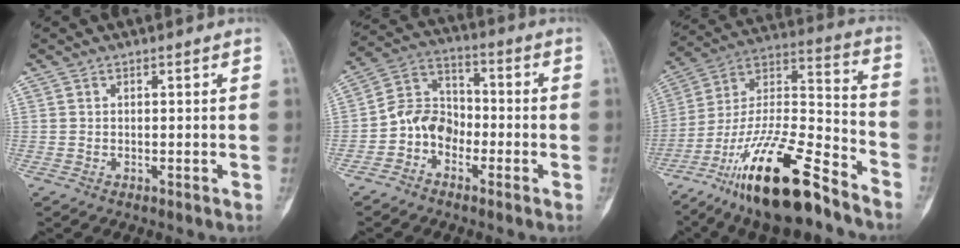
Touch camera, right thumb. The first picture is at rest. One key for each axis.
{"total": 8.3, "fx": -3.3, "fy": 6.6, "fz": 3.9, "tx": -0.051, "ty": 0.048, "tz": -0.073}
{"total": 23.3, "fx": -16.0, "fy": 6.1, "fz": 15.8, "tx": -0.311, "ty": 0.072, "tz": -0.285}